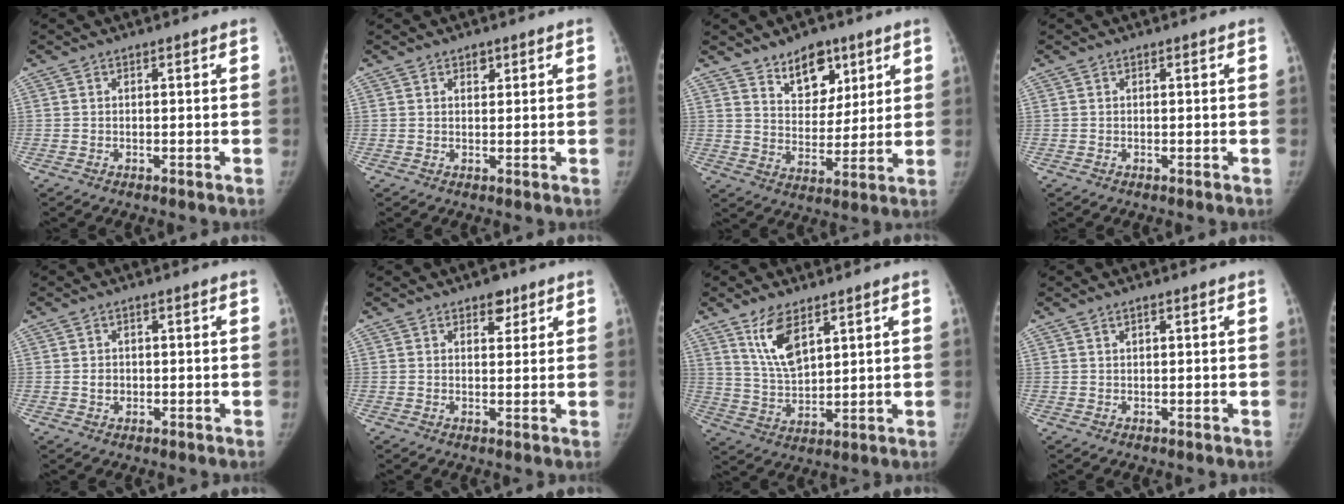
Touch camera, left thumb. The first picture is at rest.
{"total": 1.7, "force": [1.1, 1.1, 0.8], "torque": [-0.002, -0.005, 0.016]}
{"total": 10.8, "force": [6.9, 6.5, 5.2], "torque": [-0.044, -0.044, 0.117]}
{"total": 0.0}
{"total": 1.8, "force": [0.0, 1.6, 1.0], "torque": [-0.009, 0.002, 0.005]}
{"total": 3.5, "force": [2.2, 2.1, 1.8], "torque": [-0.004, -0.011, 0.031]}
{"total": 9.0, "force": [5.3, 3.8, 6.2], "torque": [-0.107, -0.031, 0.112]}
{"total": 1.1, "force": [0.7, 0.4, 0.8], "torque": [-0.012, -0.001, 0.012]}